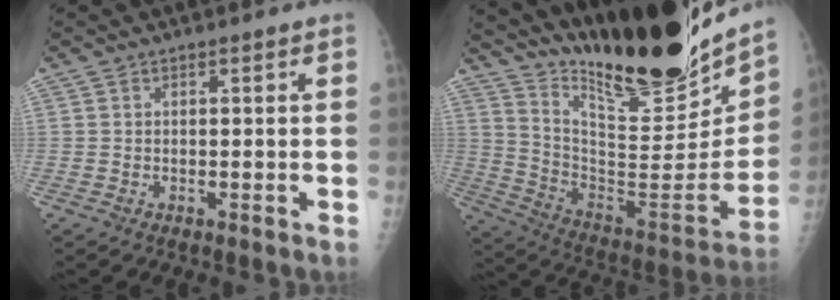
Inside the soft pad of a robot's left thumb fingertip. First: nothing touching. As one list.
[{"total": 27.8, "force": [23.0, 5.2, 14.8], "torque": [-0.203, -0.137, 0.359]}]